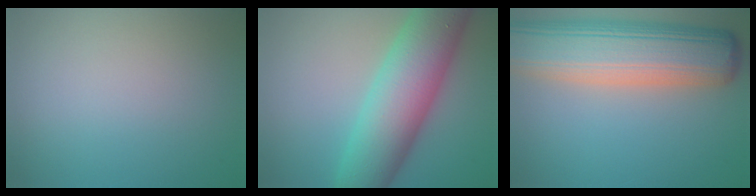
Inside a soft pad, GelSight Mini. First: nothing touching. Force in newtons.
{"total": 10.6, "press": 10.5, "slide": 0.5}
{"total": 11.9, "press": 11.8, "slide": 0.8}